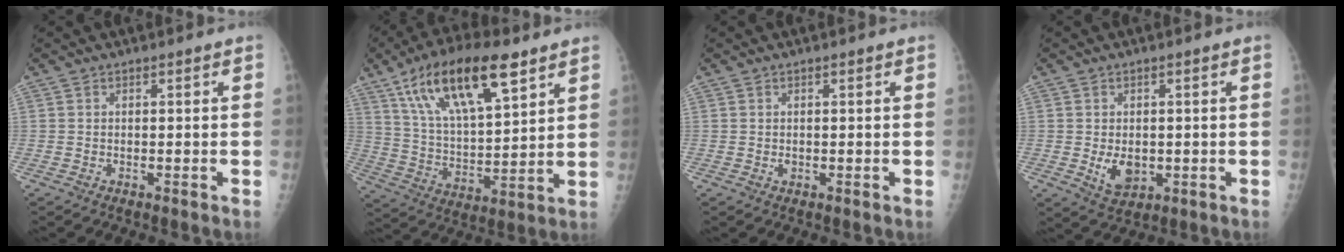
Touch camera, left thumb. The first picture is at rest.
{"total": 21.2, "force": [11.8, 8.0, 15.7], "torque": [-0.256, -0.031, 0.213]}
{"total": 1.4, "force": [0.1, 1.2, 0.7], "torque": [-0.007, -0.001, 0.005]}
{"total": 5.4, "force": [-0.6, 3.8, 3.8], "torque": [-0.046, -0.008, 0.003]}